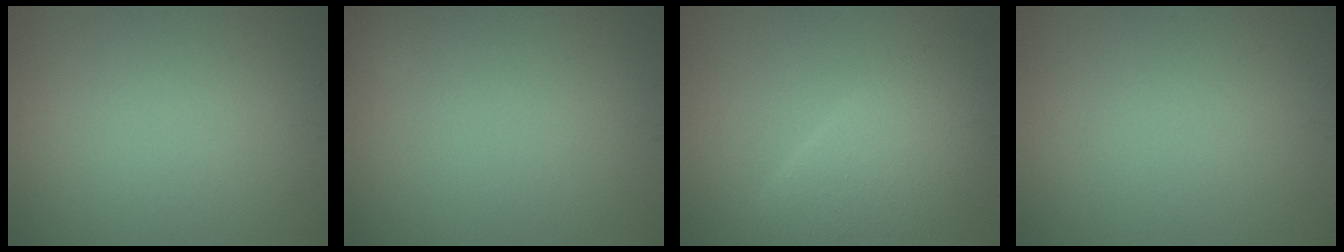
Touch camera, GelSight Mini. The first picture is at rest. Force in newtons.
{"total": 0.9, "press": 0.9, "slide": 0.2}
{"total": 6.3, "press": 6.3, "slide": 0.3}
{"total": 0.0}